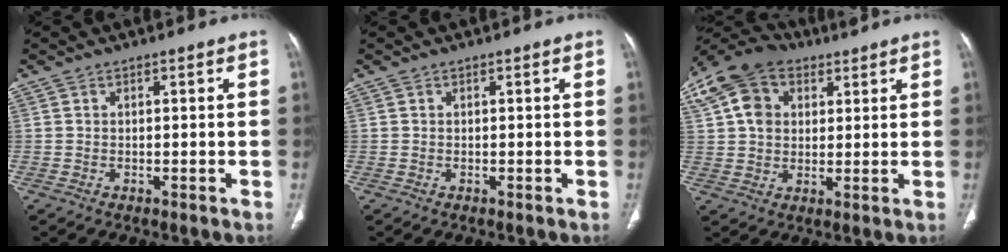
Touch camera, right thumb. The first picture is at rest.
{"total": 0.0}
{"total": 12.1, "force": [4.8, 8.6, 7.0], "torque": [-0.132, 0.012, 0.085]}